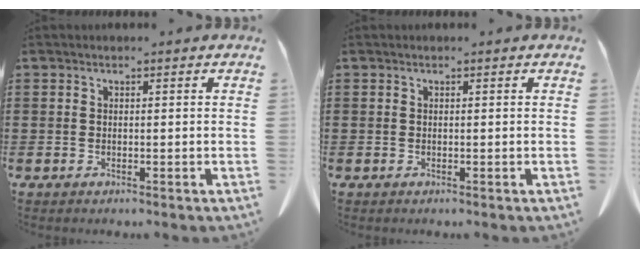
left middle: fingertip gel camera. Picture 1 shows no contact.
{"total": 0.0}